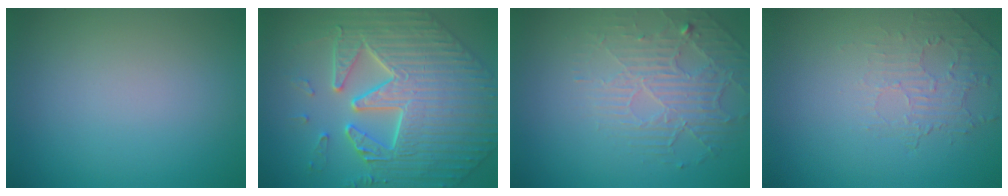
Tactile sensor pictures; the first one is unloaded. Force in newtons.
{"total": 8.5, "press": 7.1, "slide": 4.7}
{"total": 2.6, "press": 2.0, "slide": 1.7}
{"total": 2.0, "press": 0.8, "slide": 1.8}